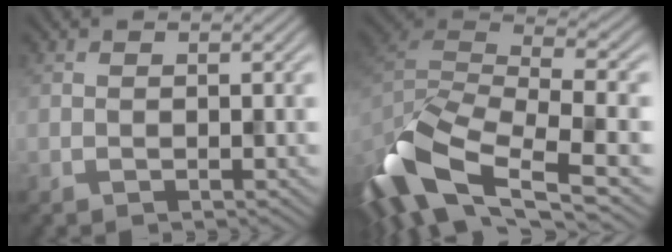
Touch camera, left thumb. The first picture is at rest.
{"total": 15.9, "force": [-9.3, 5.7, 11.5], "torque": [-0.279, -0.030, -0.160]}